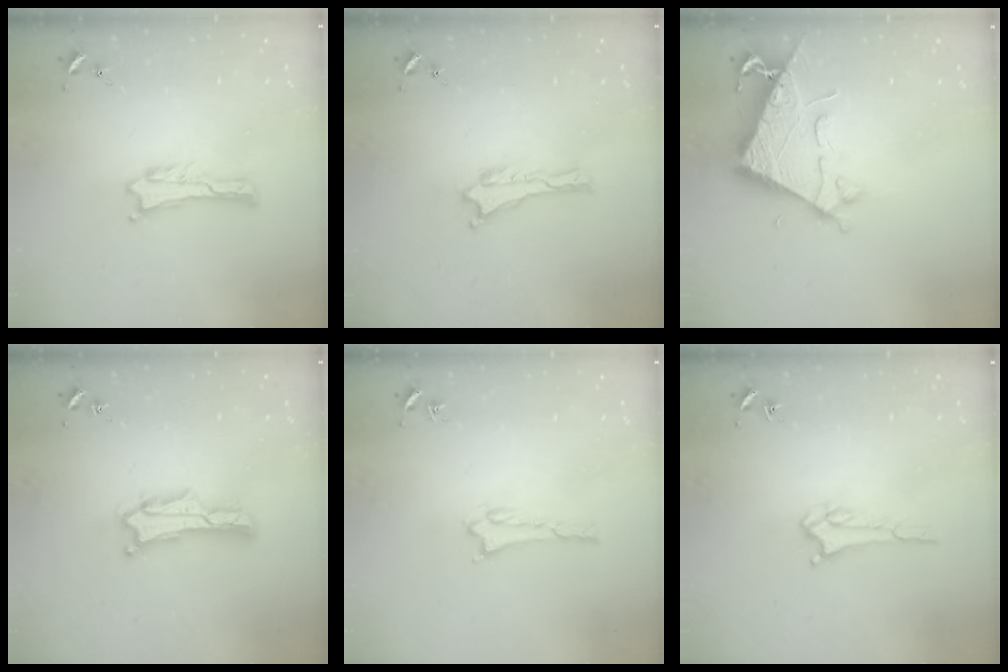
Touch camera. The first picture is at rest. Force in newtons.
{"total": 0.0}
{"total": 6.8, "press": 6.7, "slide": 0.6}
{"total": 1.6, "press": 1.5, "slide": 0.3}
{"total": 1.9, "press": 1.9, "slide": 0.2}
{"total": 2.1, "press": 2.1, "slide": 0.2}